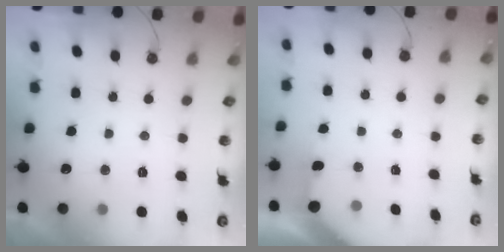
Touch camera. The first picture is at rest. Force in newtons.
{"total": 2.9, "press": 2.8, "slide": 0.3}